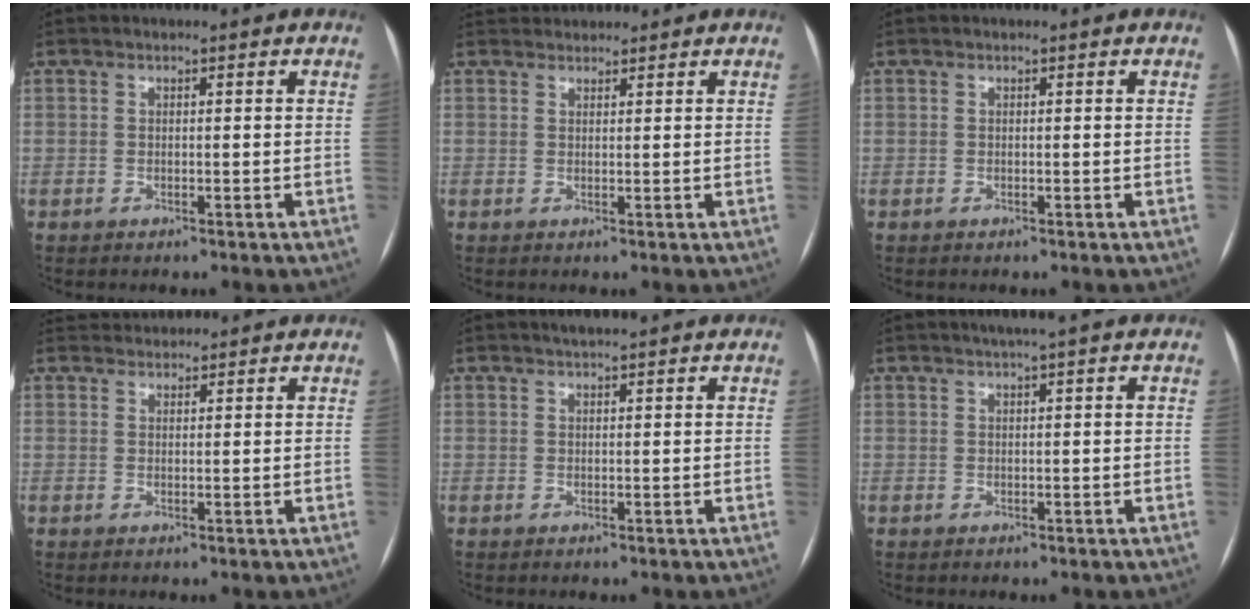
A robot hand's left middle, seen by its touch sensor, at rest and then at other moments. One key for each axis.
{"total": 2.6, "fx": 2.5, "fy": 0.7, "fz": -0.1, "tx": -0.001, "ty": 0.026, "tz": 0.044}
{"total": 0.0}
{"total": 2.5, "fx": 2.4, "fy": 0.5, "fz": -0.3, "tx": 0.000, "ty": 0.022, "tz": 0.044}
{"total": 1.8, "fx": 1.5, "fy": 0.1, "fz": 0.9, "tx": -0.018, "ty": 0.009, "tz": 0.026}
{"total": 1.6, "fx": 1.1, "fy": -0.4, "fz": 1.1, "tx": -0.020, "ty": 0.003, "tz": 0.023}